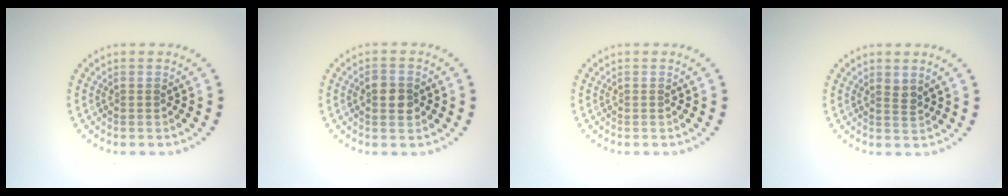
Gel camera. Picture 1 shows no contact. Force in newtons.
{"total": 2.6, "press": 2.6, "slide": 0.1}
{"total": 0.0}
{"total": 1.2, "press": 0.9, "slide": 0.8}